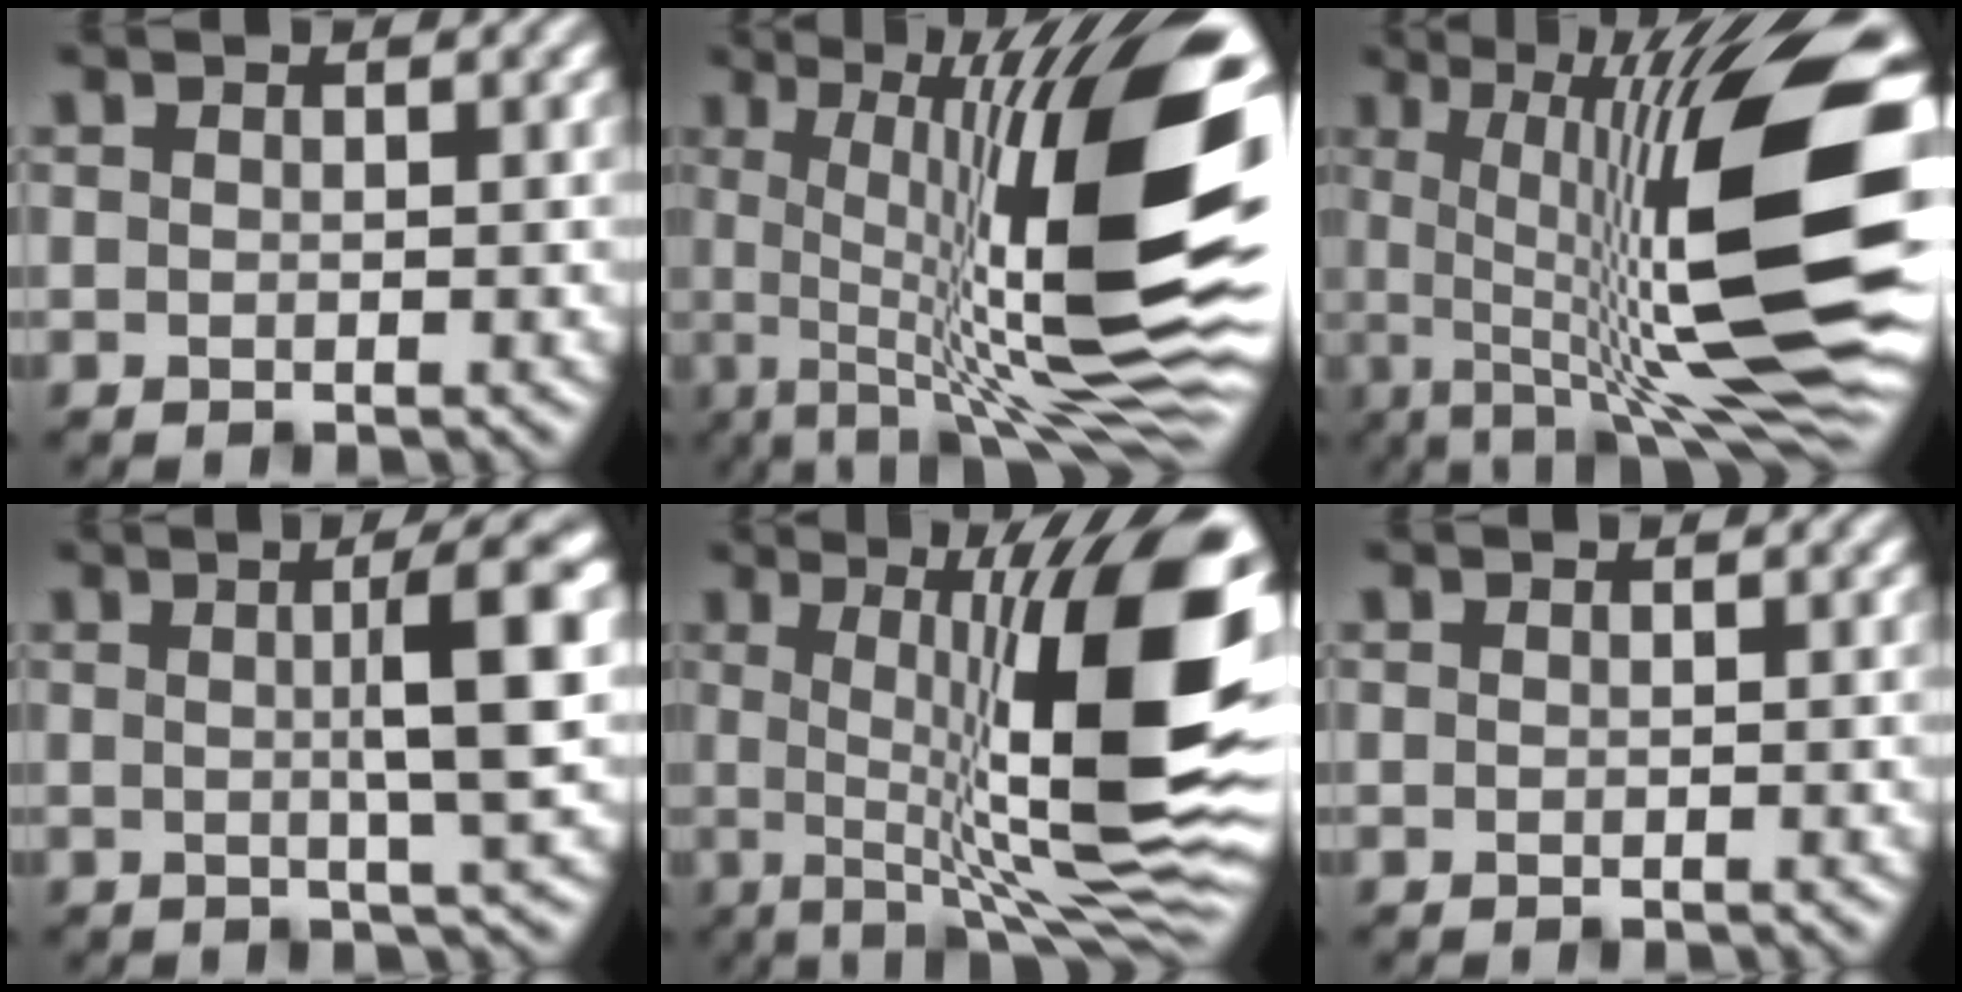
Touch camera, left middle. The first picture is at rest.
{"total": 17.5, "force": [0.9, 4.5, 16.9], "torque": [-0.228, 0.019, 0.016]}
{"total": 16.7, "force": [0.4, 4.1, 16.2], "torque": [-0.218, 0.019, -0.001]}
{"total": 6.0, "force": [0.8, 0.8, 5.9], "torque": [-0.080, 0.012, 0.012]}
{"total": 15.5, "force": [0.8, 3.7, 15.0], "torque": [-0.193, 0.008, 0.009]}
{"total": 0.0}